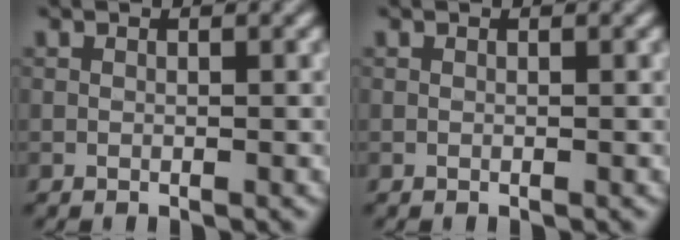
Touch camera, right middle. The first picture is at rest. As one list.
[{"total": 0.0}]